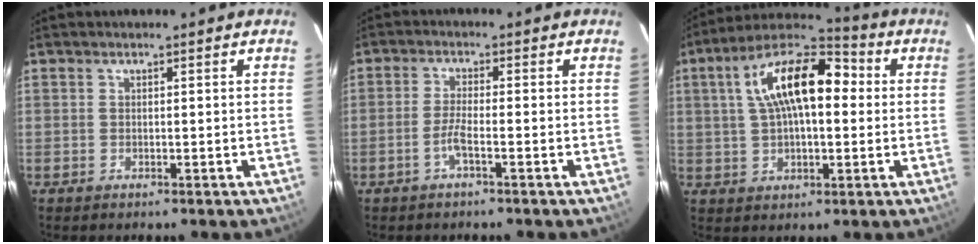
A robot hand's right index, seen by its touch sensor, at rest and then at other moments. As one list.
[{"total": 3.1, "force": [-1.6, 0.0, 2.7], "torque": [-0.061, 0.000, -0.034]}, {"total": 16.2, "force": [3.1, 7.4, 14.1], "torque": [-0.252, 0.032, 0.040]}]